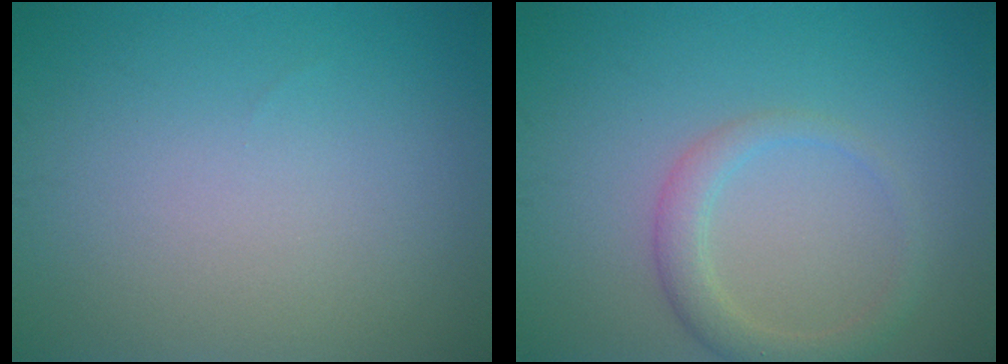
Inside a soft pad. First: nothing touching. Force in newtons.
{"total": 2.5, "press": 2.5, "slide": 0.2}